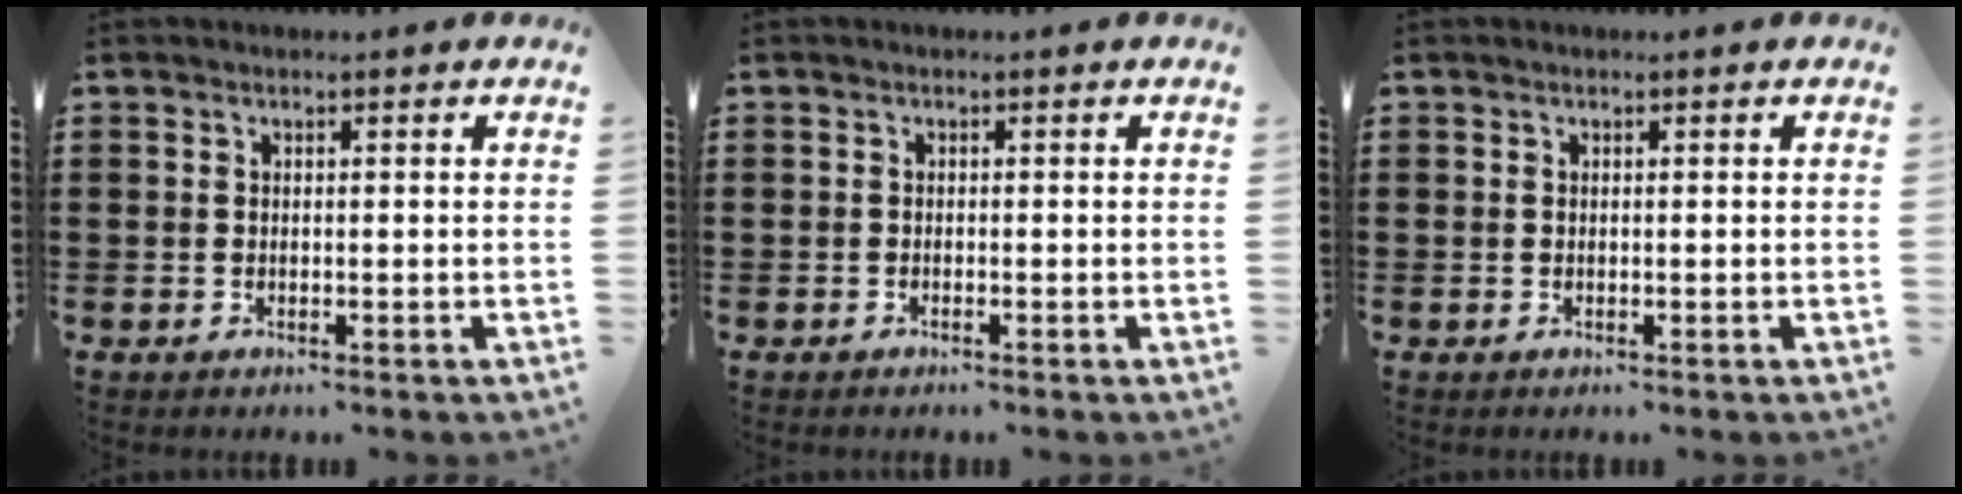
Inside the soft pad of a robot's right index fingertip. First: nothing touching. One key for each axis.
{"total": 0.0}
{"total": 0.0}